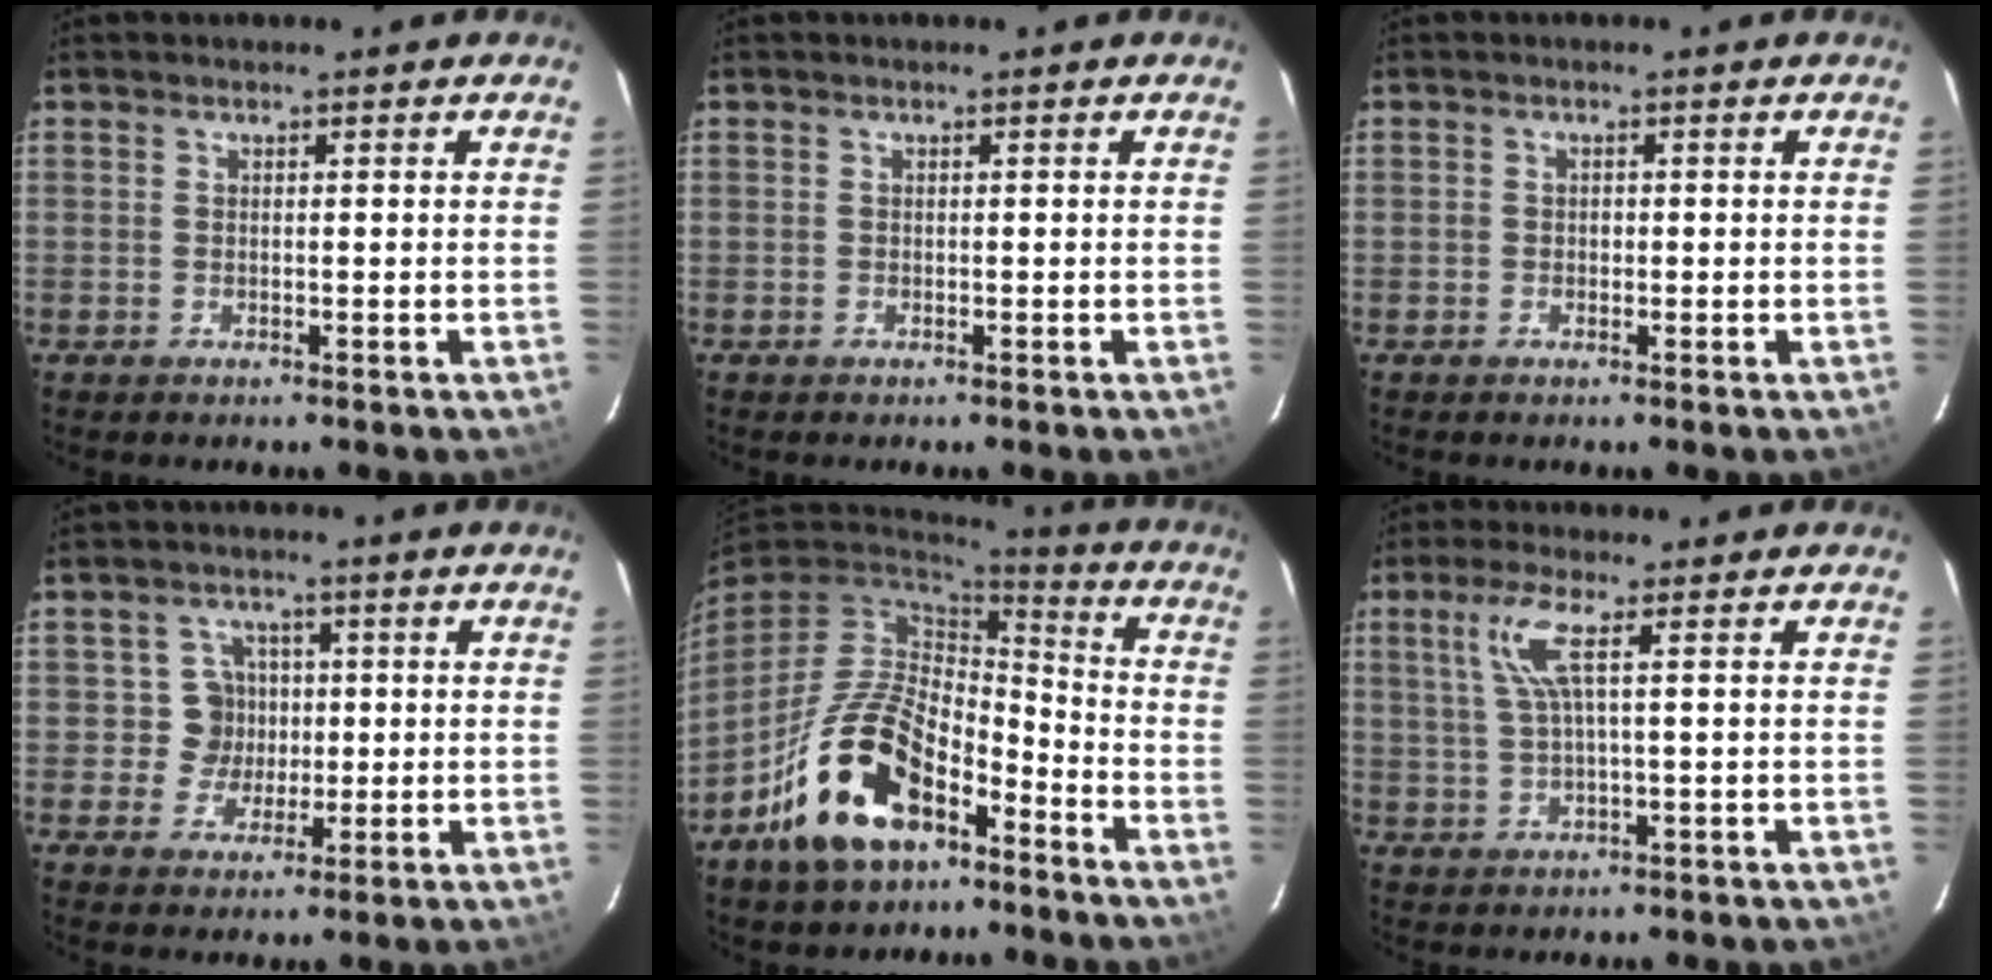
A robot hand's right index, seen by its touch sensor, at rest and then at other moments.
{"total": 0.0}
{"total": 0.9, "force": [-0.2, 0.8, 0.2], "torque": [-0.001, 0.002, -0.004]}
{"total": 5.1, "force": [0.0, 5.1, 0.3], "torque": [0.001, 0.013, 0.001]}
{"total": 17.9, "force": [-9.9, 9.3, 11.7], "torque": [-0.235, 0.006, -0.168]}
{"total": 5.4, "force": [1.7, 0.0, 5.1], "torque": [-0.102, 0.003, 0.041]}